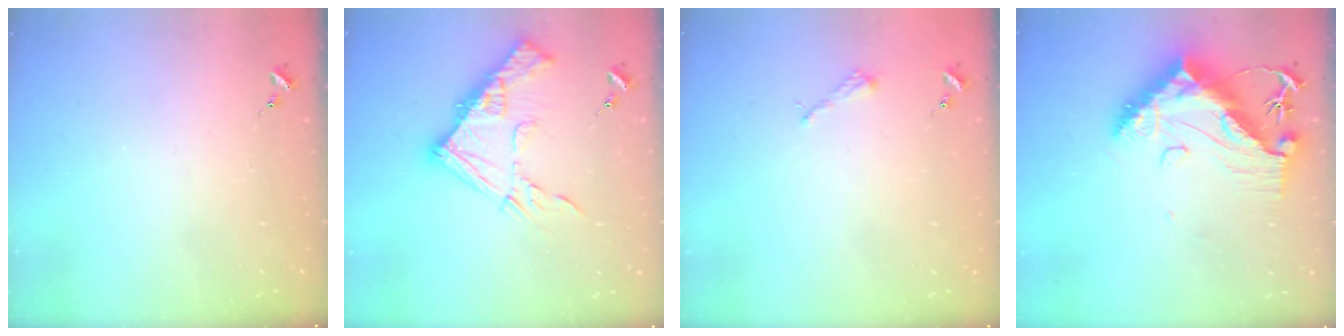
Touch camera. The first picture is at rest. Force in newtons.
{"total": 16.7, "press": 16.6, "slide": 1.8}
{"total": 2.2, "press": 2.2, "slide": 0.3}
{"total": 16.5, "press": 16.4, "slide": 1.3}